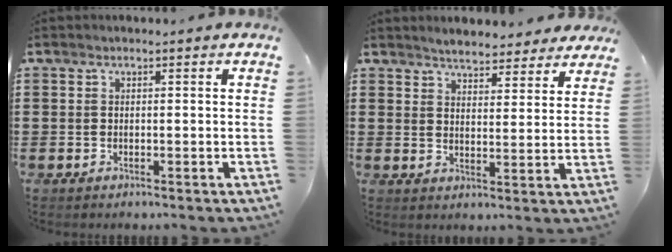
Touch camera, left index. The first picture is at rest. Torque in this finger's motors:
{"motor_torque": [2.14, 0.00, 0.25, -0.02]}